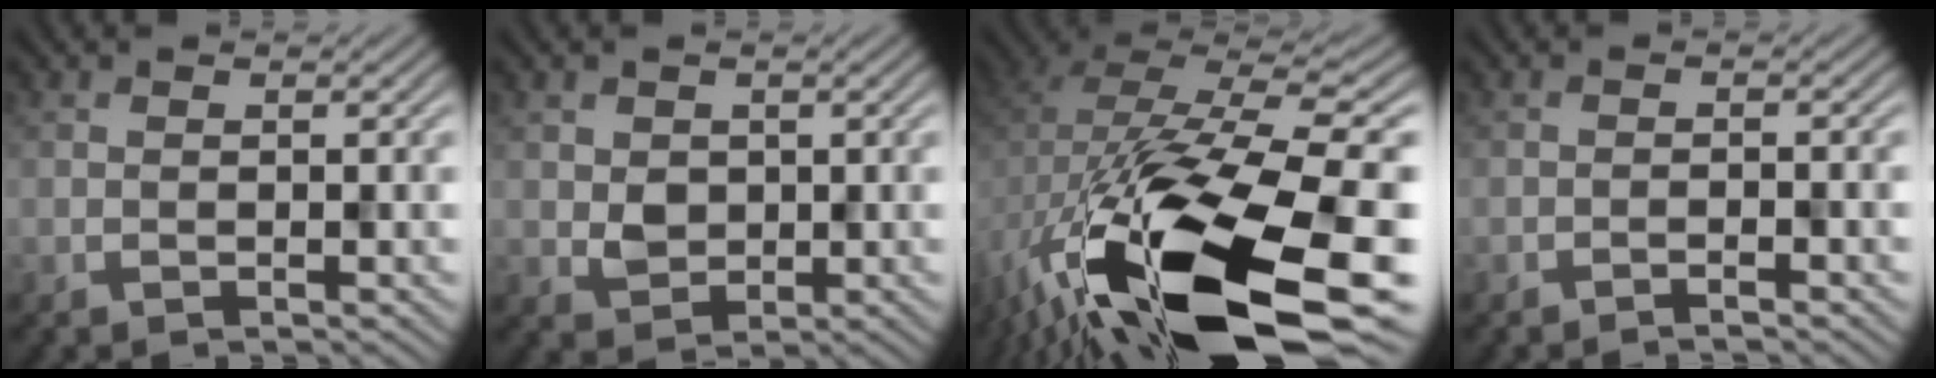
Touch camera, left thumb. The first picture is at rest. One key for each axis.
{"total": 2.0, "fx": 0.9, "fy": 1.8, "fz": -0.3, "tx": -0.006, "ty": -0.006, "tz": 0.022}
{"total": 18.7, "fx": -8.9, "fy": 8.5, "fz": 14.1, "tx": -0.307, "ty": -0.053, "tz": -0.116}
{"total": 2.0, "fx": -1.7, "fy": -0.1, "fz": 1.0, "tx": -0.016, "ty": 0.011, "tz": -0.031}